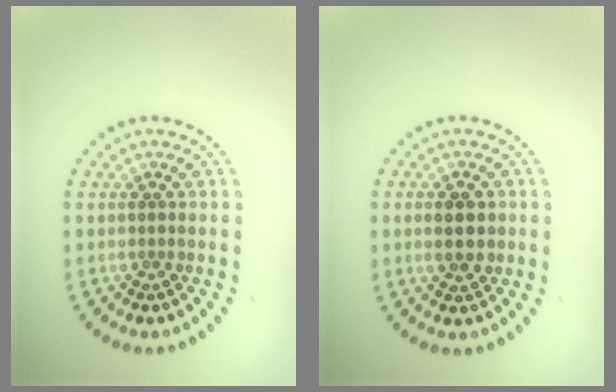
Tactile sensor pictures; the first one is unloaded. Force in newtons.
{"total": 2.3, "press": 2.3, "slide": 0.1}